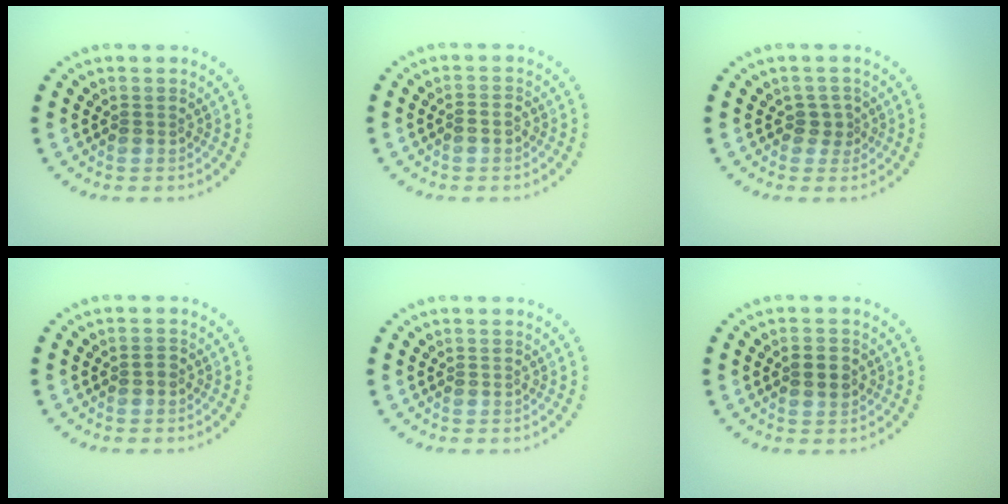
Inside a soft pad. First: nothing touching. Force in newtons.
{"total": 1.1, "press": 1.0, "slide": 0.6}
{"total": 1.5, "press": 1.3, "slide": 0.8}
{"total": 0.8, "press": 0.8, "slide": 0.2}
{"total": 0.0}
{"total": 2.2, "press": 2.2, "slide": 0.1}